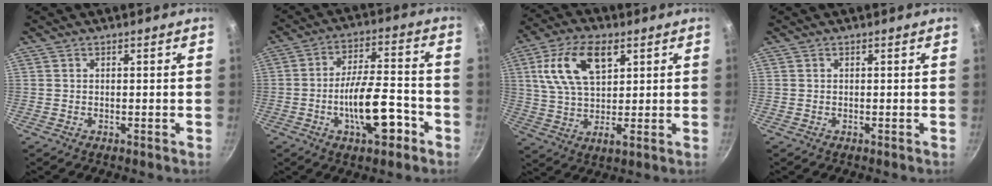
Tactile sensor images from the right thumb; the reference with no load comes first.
{"total": 13.0, "force": [-5.3, 5.0, 10.8], "torque": [-0.158, 0.040, -0.083]}
{"total": 13.9, "force": [5.0, 7.5, 10.6], "torque": [-0.179, -0.004, 0.089]}
{"total": 0.0}